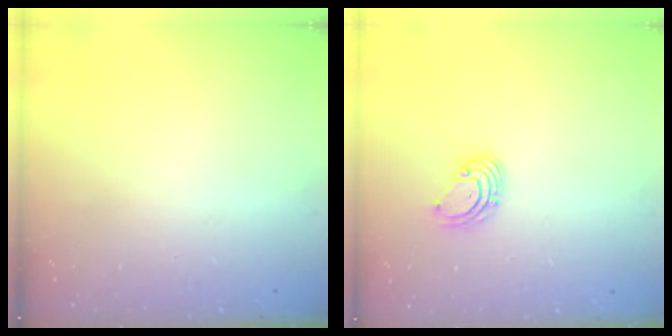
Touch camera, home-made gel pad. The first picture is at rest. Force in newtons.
{"total": 2.7, "press": 2.7, "slide": 0.3}